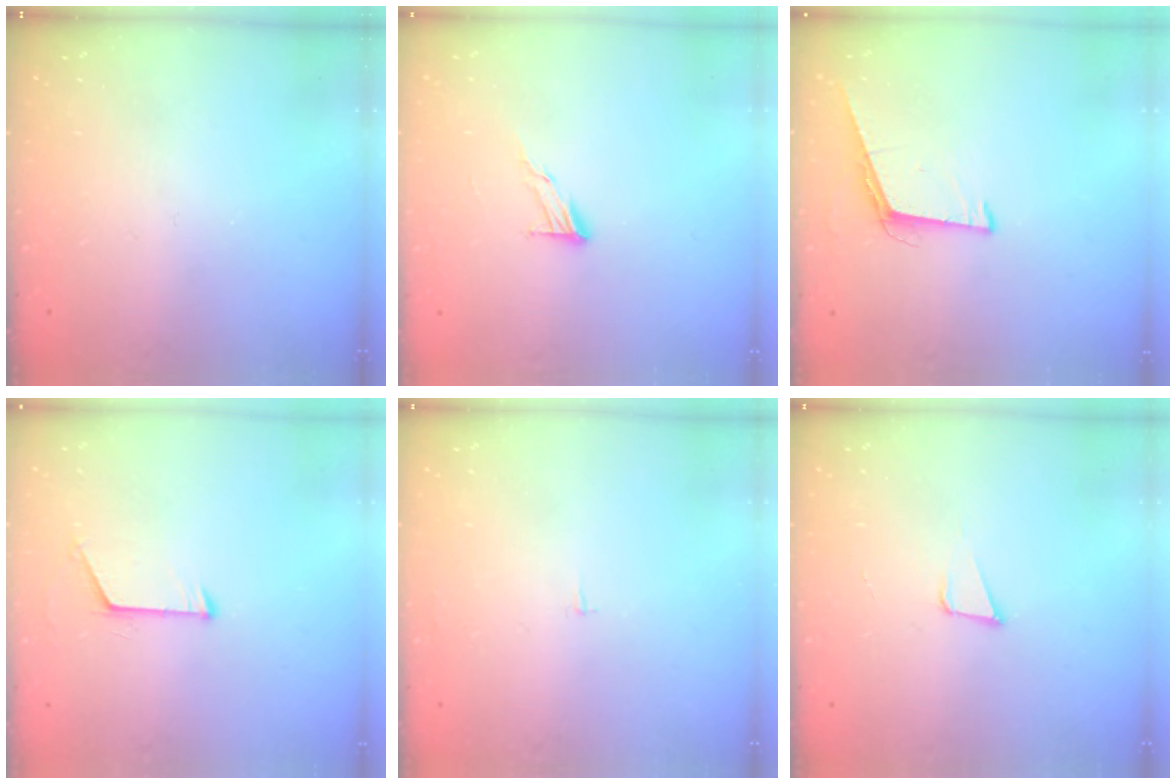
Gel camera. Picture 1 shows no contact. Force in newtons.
{"total": 6.7, "press": 6.7, "slide": 0.3}
{"total": 5.7, "press": 5.1, "slide": 2.6}
{"total": 6.4, "press": 6.4, "slide": 0.6}
{"total": 1.2, "press": 1.2, "slide": 0.1}
{"total": 3.1, "press": 1.7, "slide": 2.6}